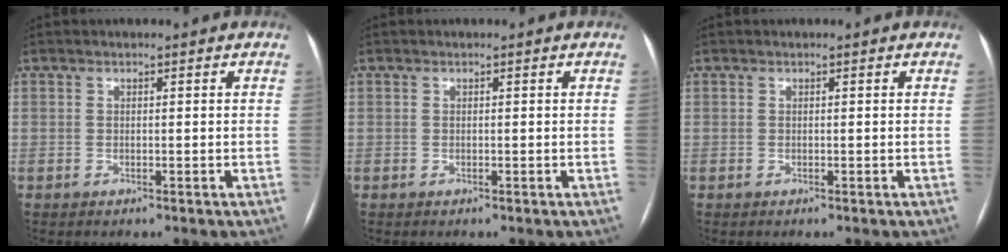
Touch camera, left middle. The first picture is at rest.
{"total": 0.0}
{"total": 0.0}